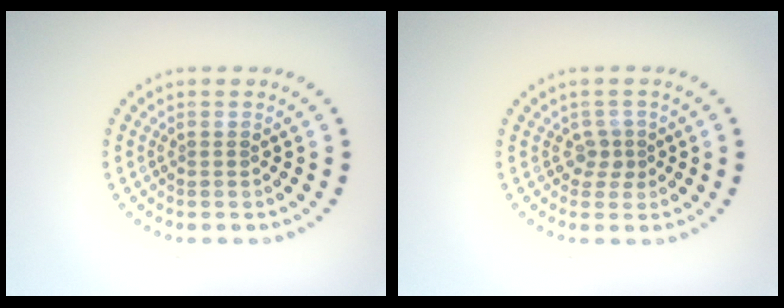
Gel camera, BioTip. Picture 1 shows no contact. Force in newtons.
{"total": 1.5, "press": 1.1, "slide": 1.0}